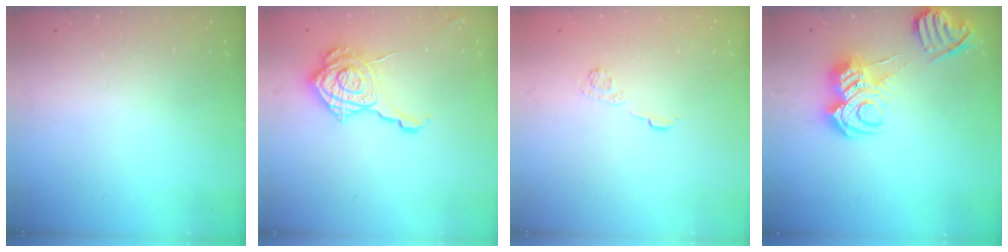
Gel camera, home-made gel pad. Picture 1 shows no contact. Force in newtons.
{"total": 17.4, "press": 17.3, "slide": 1.0}
{"total": 5.2, "press": 4.9, "slide": 1.5}
{"total": 13.0, "press": 12.9, "slide": 1.8}